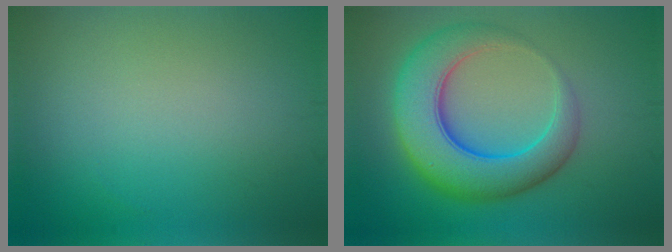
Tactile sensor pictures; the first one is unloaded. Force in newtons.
{"total": 8.7, "press": 8.7, "slide": 0.1}